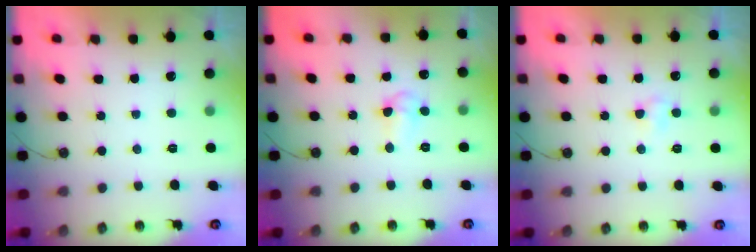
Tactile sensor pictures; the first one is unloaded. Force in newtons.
{"total": 5.8, "press": 4.5, "slide": 3.7}
{"total": 2.9, "press": 2.9, "slide": 0.3}